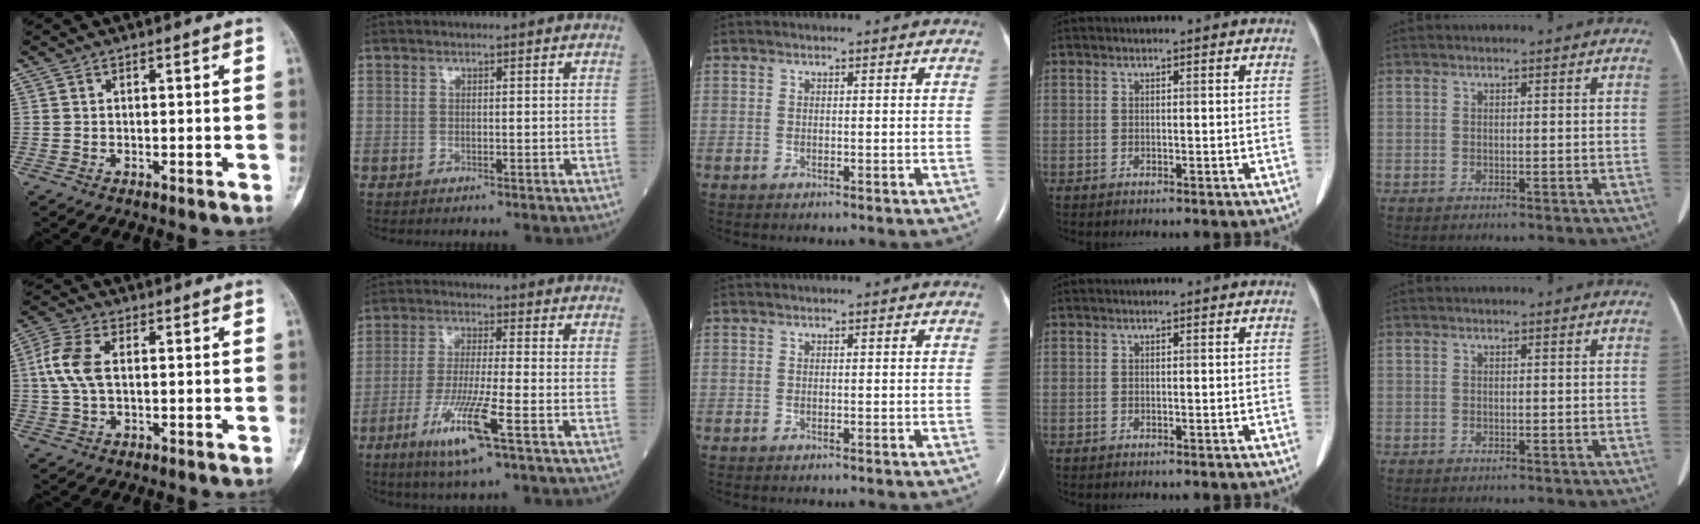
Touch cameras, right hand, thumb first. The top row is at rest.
{"thumb": {"total": 7.8, "force": [0.9, 4.4, 6.4], "torque": [-0.158, 0.015, 0.015]}, "index": {"total": 9.8, "force": [-4.6, -0.1, 8.6], "torque": [-0.173, -0.020, -0.087]}}